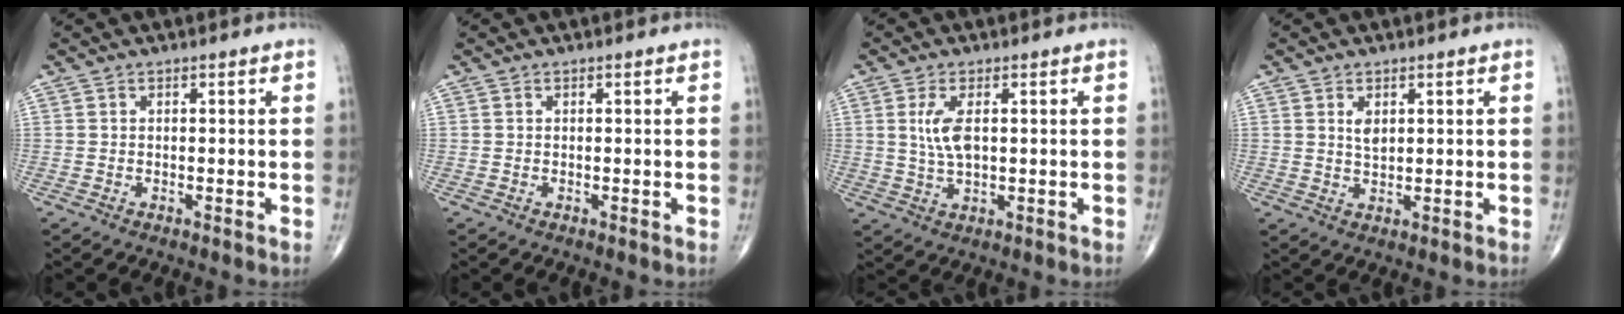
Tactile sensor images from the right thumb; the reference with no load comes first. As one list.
[{"total": 0.0}, {"total": 5.5, "force": [1.1, 2.4, 4.9], "torque": [-0.103, -0.004, 0.025]}, {"total": 2.4, "force": [1.0, 1.3, 1.8], "torque": [-0.027, -0.008, 0.021]}]